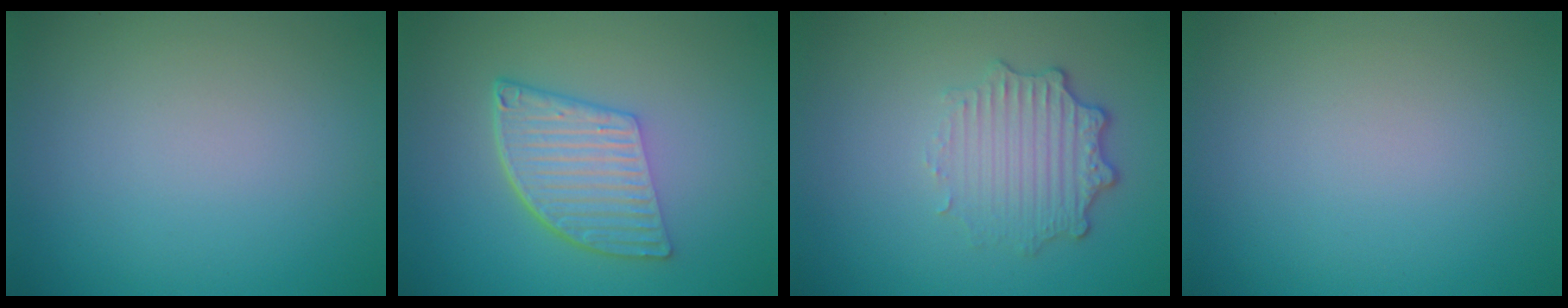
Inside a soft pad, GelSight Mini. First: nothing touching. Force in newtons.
{"total": 6.1, "press": 4.1, "slide": 4.5}
{"total": 3.6, "press": 2.8, "slide": 2.2}
{"total": 0.0}